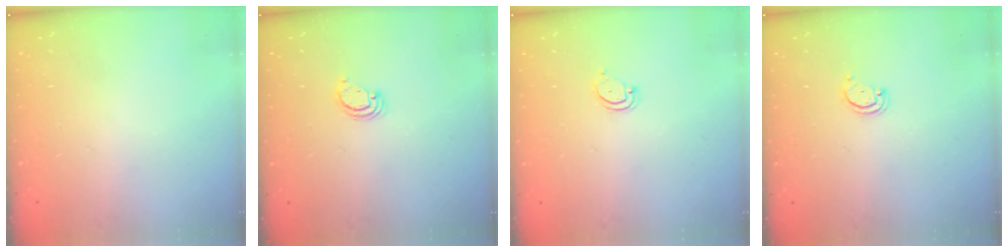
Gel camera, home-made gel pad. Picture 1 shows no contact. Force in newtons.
{"total": 2.6, "press": 2.6, "slide": 0.2}
{"total": 2.8, "press": 2.8, "slide": 0.2}
{"total": 2.2, "press": 2.2, "slide": 0.2}